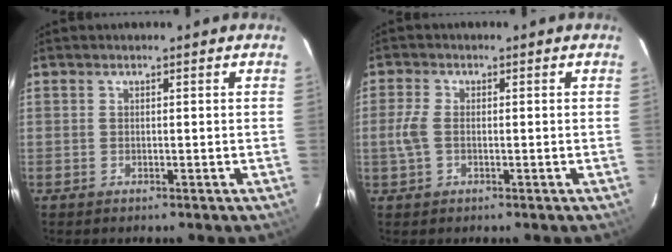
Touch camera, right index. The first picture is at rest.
{"total": 3.6, "force": [-0.4, 2.0, 3.0], "torque": [-0.075, 0.002, -0.007]}